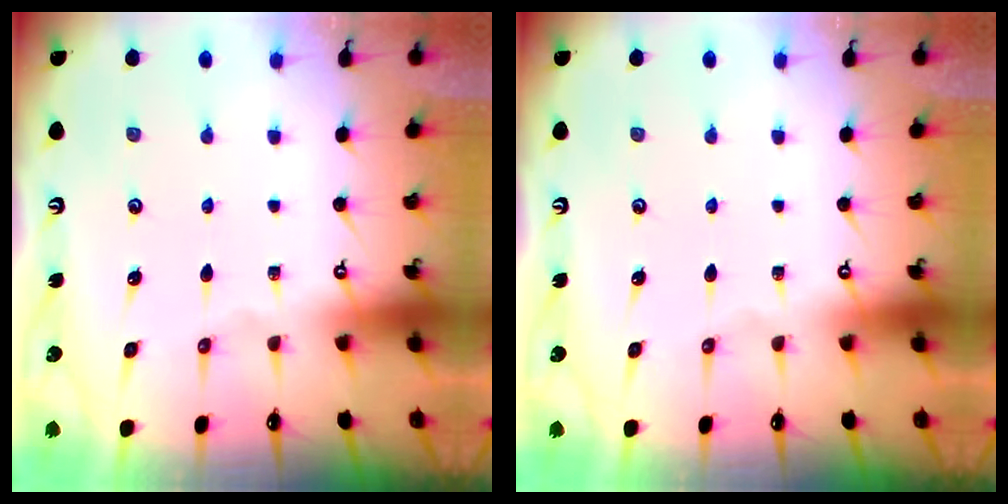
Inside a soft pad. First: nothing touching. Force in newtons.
{"total": 0.0}